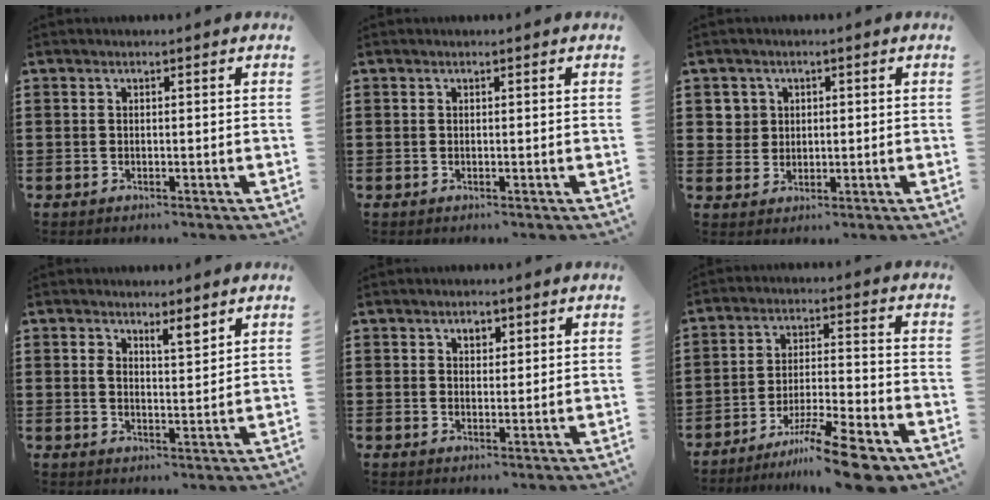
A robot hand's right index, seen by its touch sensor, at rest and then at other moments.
{"total": 0.0}
{"total": 3.1, "force": [1.0, 2.9, 0.5], "torque": [-0.024, 0.012, 0.017]}
{"total": 3.4, "force": [2.5, 0.9, 2.2], "torque": [-0.039, -0.001, 0.043]}
{"total": 1.9, "force": [1.0, 1.3, 0.9], "torque": [-0.014, 0.003, 0.017]}
{"total": 10.6, "force": [-8.3, 0.9, 6.6], "torque": [-0.110, 0.017, -0.156]}